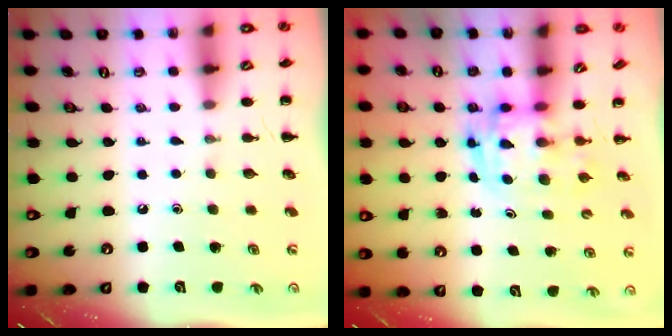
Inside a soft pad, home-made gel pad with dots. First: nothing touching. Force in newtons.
{"total": 3.0, "press": 3.0, "slide": 0.5}